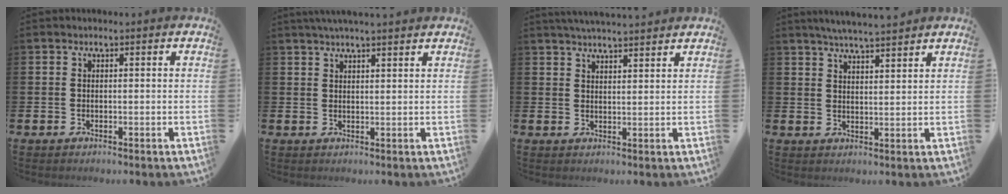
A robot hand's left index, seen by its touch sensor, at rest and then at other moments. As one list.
[{"total": 3.1, "force": [2.9, -0.2, 1.0], "torque": [-0.022, -0.005, 0.052]}, {"total": 3.8, "force": [3.8, -0.1, 0.5], "torque": [-0.015, -0.016, 0.068]}, {"total": 4.8, "force": [4.6, -0.1, 1.1], "torque": [-0.028, -0.018, 0.082]}]